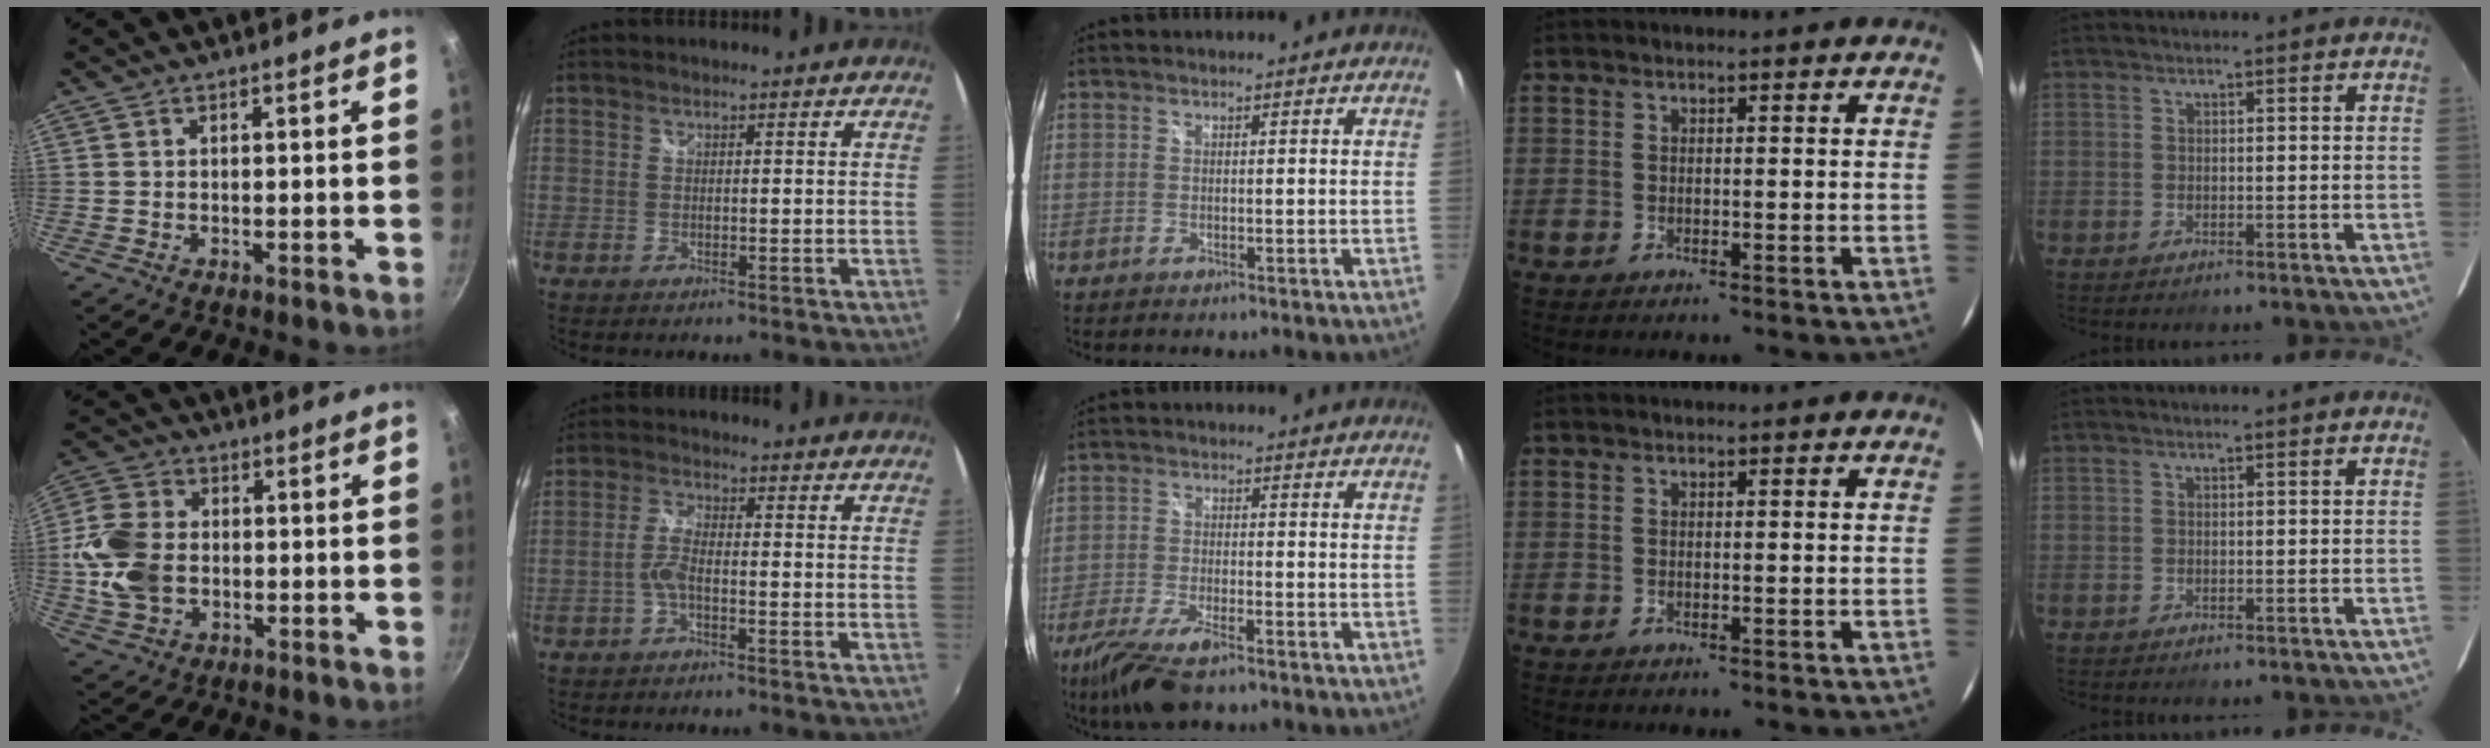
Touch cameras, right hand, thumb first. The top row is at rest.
{"thumb": {"total": 12.0, "force": [-0.9, 8.8, 8.1], "torque": [-0.152, 0.010, -0.026]}, "index": {"total": 3.0, "force": [-1.4, 0.7, 2.6], "torque": [-0.064, 0.010, -0.028]}, "middle": {"total": 10.7, "force": [-7.4, 3.0, 7.1], "torque": [-0.166, -0.035, -0.141]}}